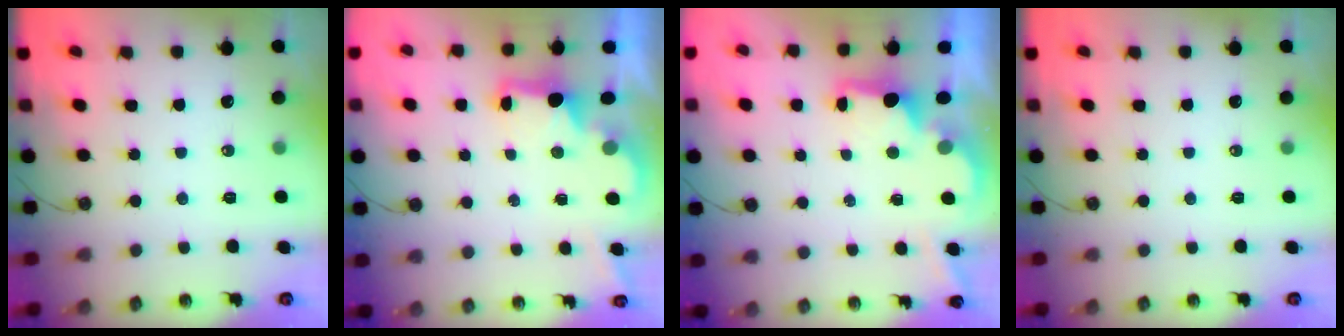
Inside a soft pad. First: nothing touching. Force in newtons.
{"total": 2.4, "press": 2.3, "slide": 0.8}
{"total": 2.1, "press": 1.9, "slide": 0.8}
{"total": 0.0}